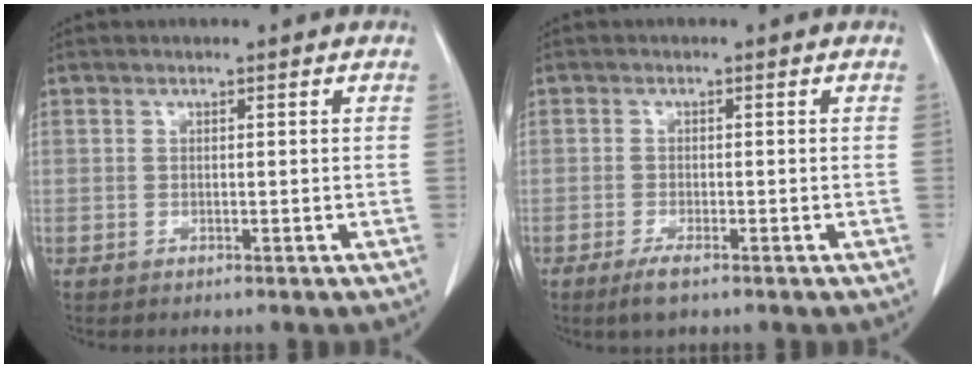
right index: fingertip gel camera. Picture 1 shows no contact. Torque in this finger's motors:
{"motor_torque": [0.27, -0.23, 0.03, 0.01]}